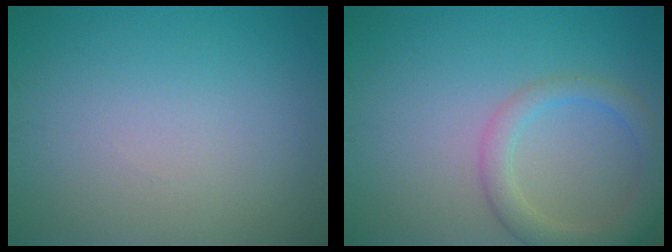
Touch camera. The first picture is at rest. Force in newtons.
{"total": 3.7, "press": 3.7, "slide": 0.2}